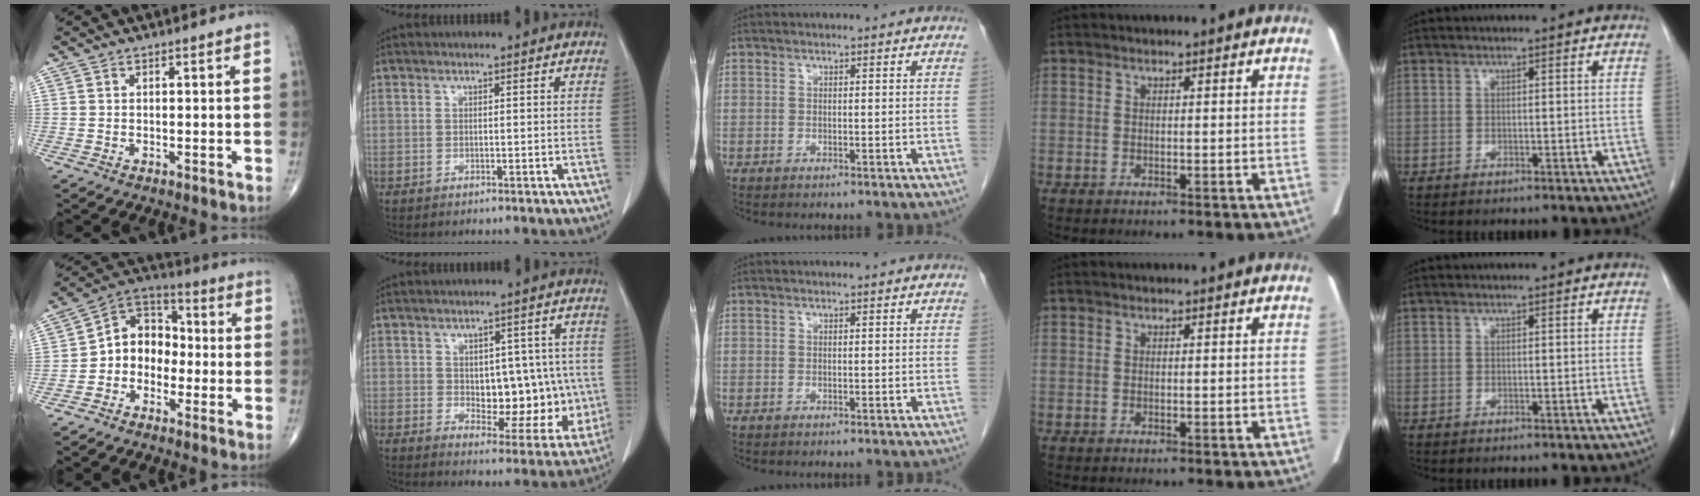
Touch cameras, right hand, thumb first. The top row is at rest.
{"thumb": {"total": 9.7, "force": [-2.0, 7.9, 5.3], "torque": [-0.049, 0.046, -0.055]}, "index": {"total": 12.0, "force": [0.0, 6.7, 9.9], "torque": [-0.112, 0.014, 0.022]}}